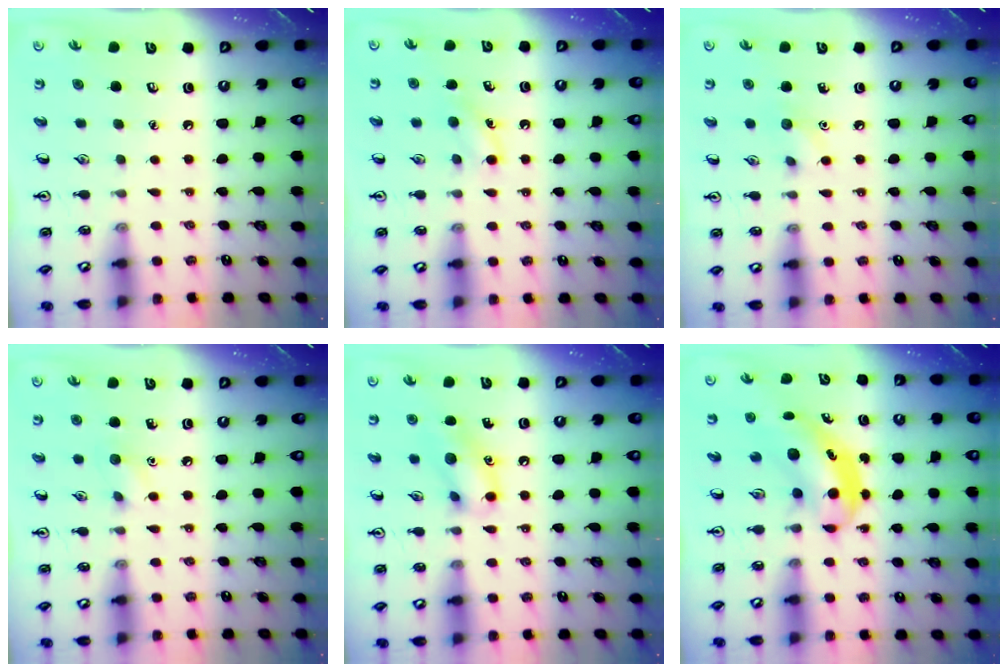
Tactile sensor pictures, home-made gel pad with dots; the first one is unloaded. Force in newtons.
{"total": 6.1, "press": 5.8, "slide": 1.6}
{"total": 5.9, "press": 5.6, "slide": 1.6}
{"total": 6.1, "press": 6.0, "slide": 1.1}
{"total": 11.6, "press": 11.5, "slide": 1.6}
{"total": 4.7, "press": 4.6, "slide": 0.3}